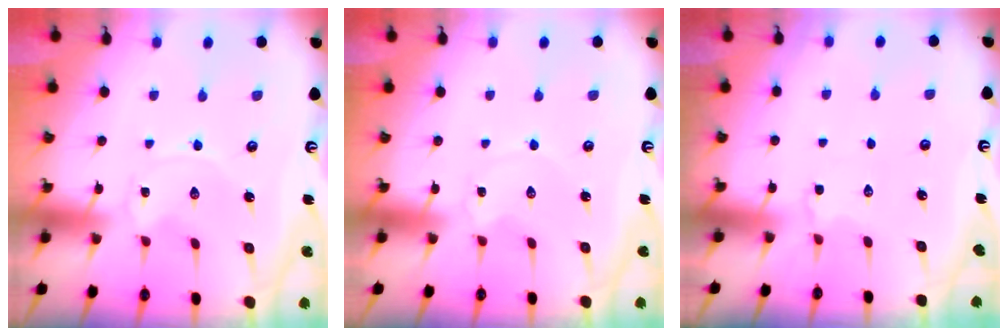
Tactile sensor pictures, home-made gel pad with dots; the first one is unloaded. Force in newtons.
{"total": 1.8, "press": 1.8, "slide": 0.2}
{"total": 2.6, "press": 2.2, "slide": 1.4}